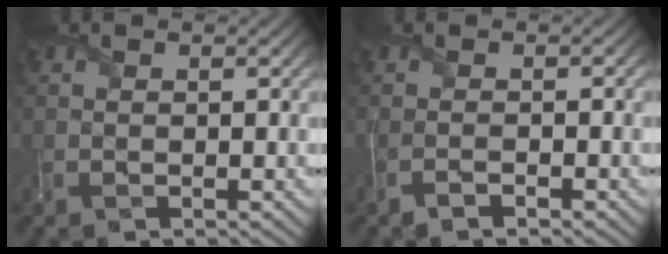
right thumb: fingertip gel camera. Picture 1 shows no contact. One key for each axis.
{"total": 1.4, "fx": -1.2, "fy": 0.1, "fz": 0.7, "tx": -0.016, "ty": -0.003, "tz": -0.025}